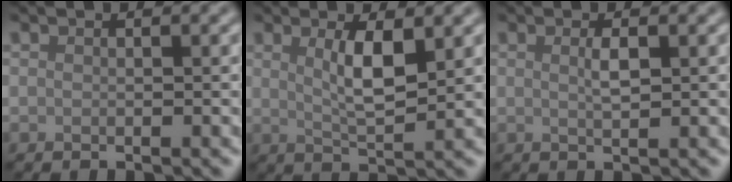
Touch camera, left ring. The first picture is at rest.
{"total": 3.5, "force": [1.1, 0.8, 3.2], "torque": [-0.059, -0.005, 0.022]}
{"total": 1.4, "force": [0.4, 0.3, 1.3], "torque": [-0.024, 0.001, 0.006]}